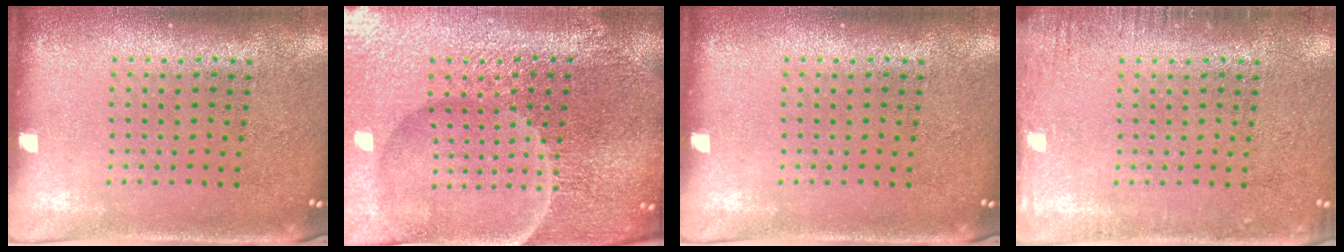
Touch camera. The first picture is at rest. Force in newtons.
{"total": 6.5, "press": 5.8, "slide": 2.9}
{"total": 0.0}
{"total": 1.7, "press": 1.7, "slide": 0.2}